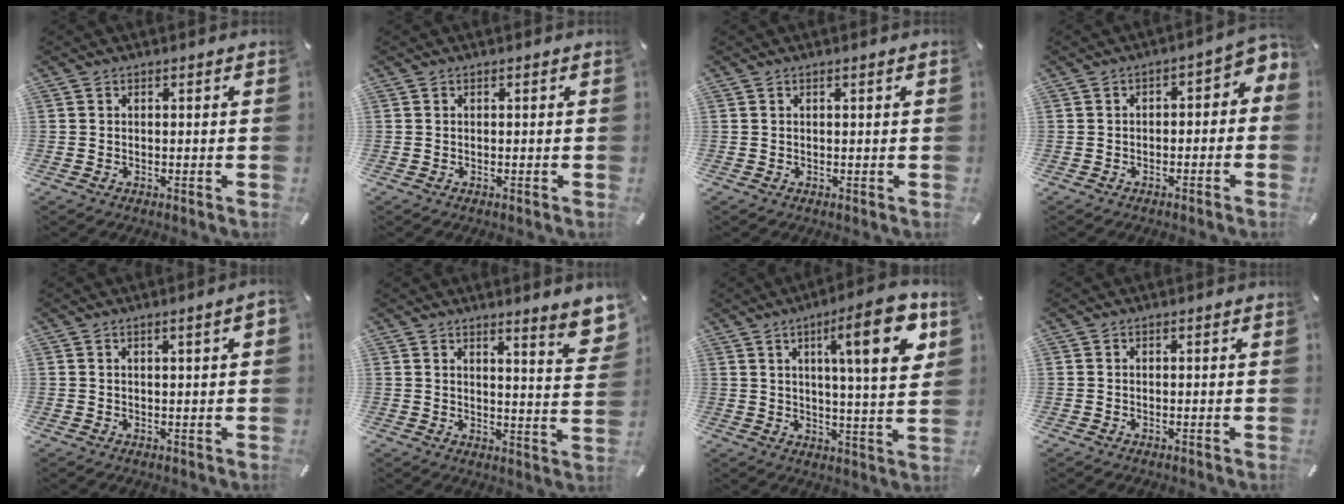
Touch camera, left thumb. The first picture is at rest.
{"total": 0.0}
{"total": 0.8, "force": [0.3, 0.0, 0.8], "torque": [-0.015, 0.000, 0.004]}
{"total": 3.9, "force": [-0.9, 2.4, 3.0], "torque": [-0.043, 0.000, -0.026]}
{"total": 2.6, "force": [0.7, 0.3, 2.5], "torque": [-0.045, 0.001, 0.012]}
{"total": 6.8, "force": [5.1, 0.4, 4.4], "torque": [-0.066, -0.041, 0.083]}
{"total": 17.5, "force": [6.7, 3.6, 15.8], "torque": [-0.223, -0.027, 0.088]}
{"total": 0.0}